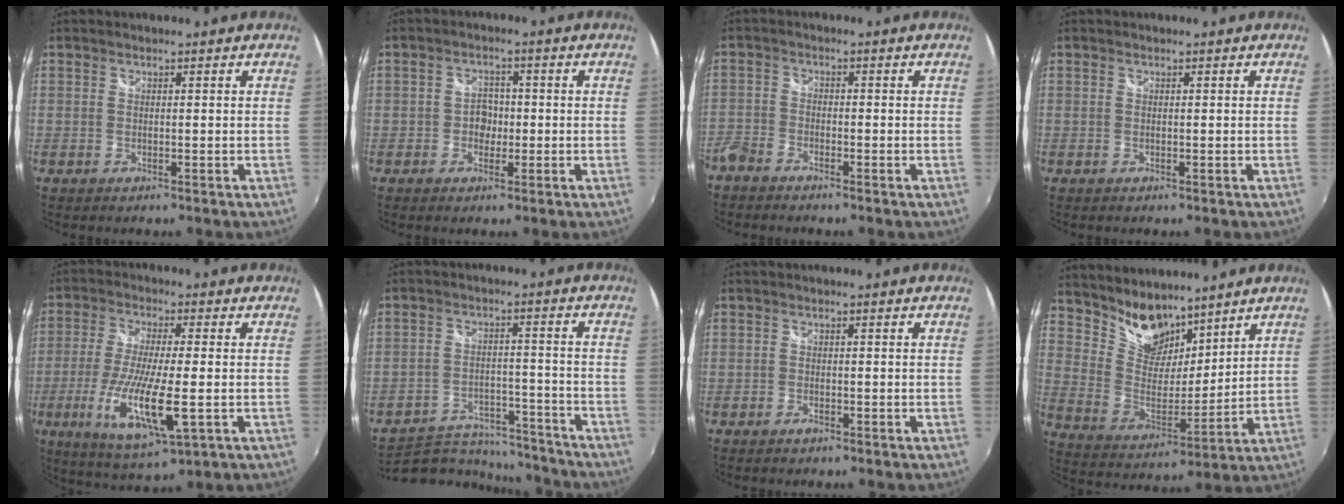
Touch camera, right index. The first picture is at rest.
{"total": 3.3, "force": [-0.8, 2.9, 1.2], "torque": [-0.018, 0.007, -0.014]}
{"total": 4.3, "force": [-3.6, 1.9, 1.4], "torque": [-0.041, -0.006, -0.079]}
{"total": 0.0}
{"total": 14.6, "force": [-3.9, 3.0, 13.8], "torque": [-0.278, -0.031, -0.069]}
{"total": 13.8, "force": [-12.4, 5.2, 3.0], "torque": [-0.073, 0.020, -0.170]}
{"total": 1.3, "force": [-1.0, 0.7, 0.5], "torque": [-0.010, -0.002, -0.019]}
{"total": 12.2, "force": [9.7, 6.3, 4.0], "torque": [-0.088, 0.006, 0.191]}